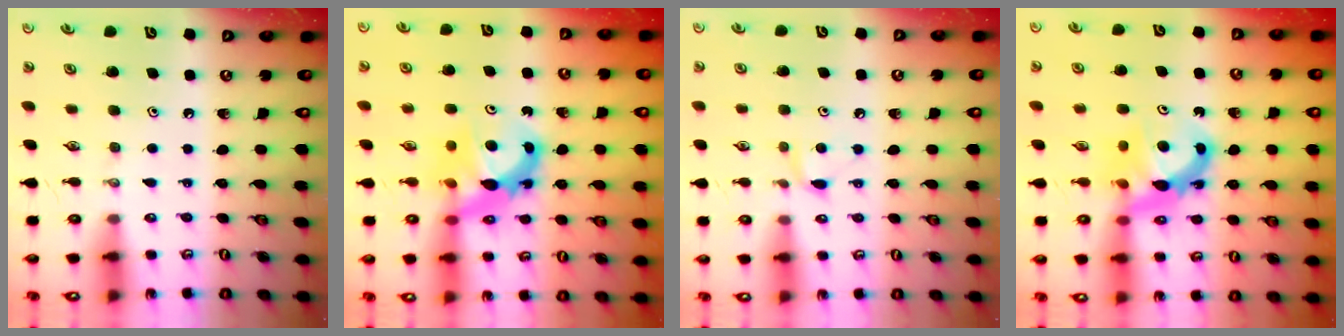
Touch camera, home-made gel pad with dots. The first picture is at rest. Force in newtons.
{"total": 7.5, "press": 7.5, "slide": 0.4}
{"total": 5.3, "press": 5.3, "slide": 0.7}
{"total": 7.5, "press": 7.5, "slide": 0.1}